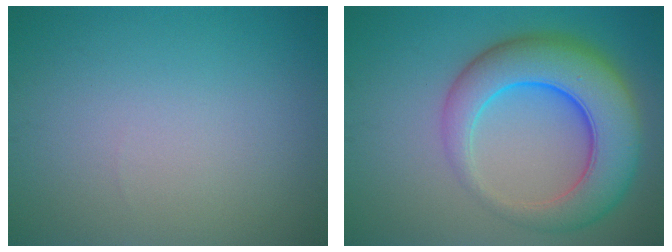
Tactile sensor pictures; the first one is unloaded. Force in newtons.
{"total": 9.2, "press": 9.1, "slide": 0.2}